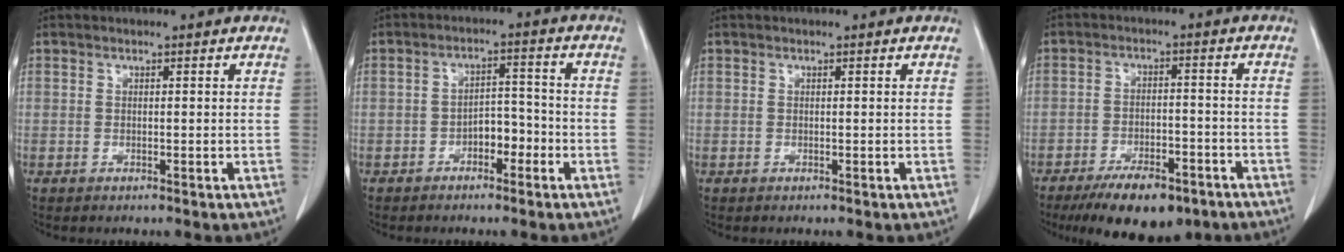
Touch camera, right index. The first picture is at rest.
{"total": 2.6, "force": [-1.1, 1.3, 2.0], "torque": [-0.026, 0.007, -0.018]}
{"total": 0.0}
{"total": 11.5, "force": [-8.3, 4.3, 6.8], "torque": [-0.102, -0.006, -0.129]}